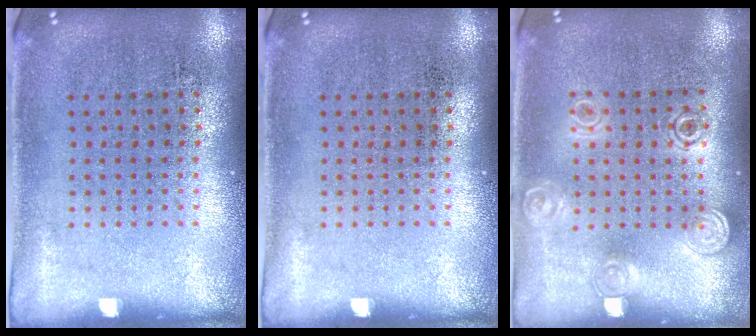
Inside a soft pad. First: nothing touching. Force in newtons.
{"total": 0.0}
{"total": 1.4, "press": 1.3, "slide": 0.6}